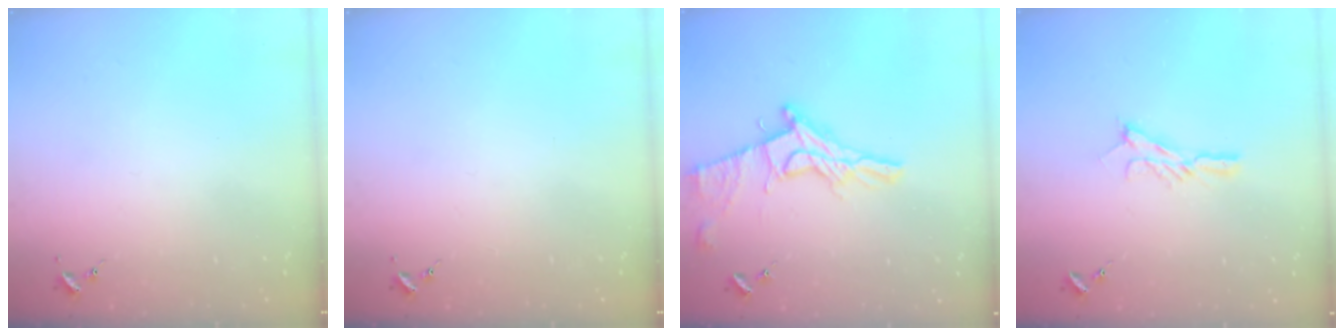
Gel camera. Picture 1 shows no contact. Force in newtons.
{"total": 0.0}
{"total": 15.6, "press": 15.5, "slide": 1.6}
{"total": 8.3, "press": 8.3, "slide": 0.6}